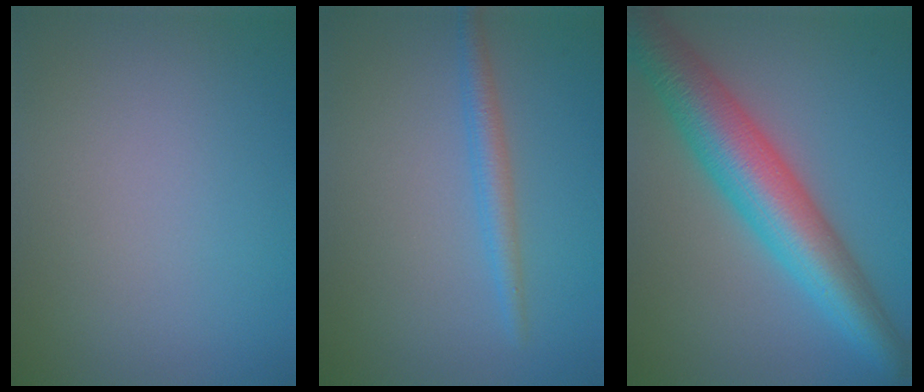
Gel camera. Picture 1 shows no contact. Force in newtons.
{"total": 2.1, "press": 2.0, "slide": 0.2}
{"total": 8.9, "press": 8.9, "slide": 0.2}